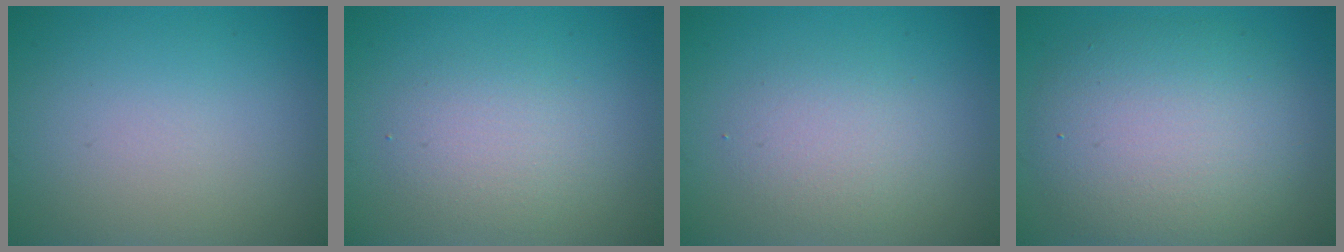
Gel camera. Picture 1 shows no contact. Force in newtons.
{"total": 2.5, "press": 2.5, "slide": 0.1}
{"total": 2.5, "press": 2.5, "slide": 0.2}
{"total": 7.8, "press": 7.8, "slide": 0.6}